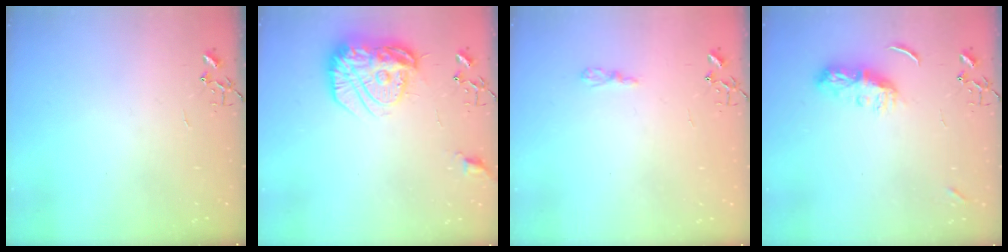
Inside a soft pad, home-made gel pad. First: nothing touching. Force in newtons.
{"total": 17.7, "press": 17.6, "slide": 1.4}
{"total": 4.8, "press": 4.7, "slide": 0.6}
{"total": 7.4, "press": 7.4, "slide": 0.5}